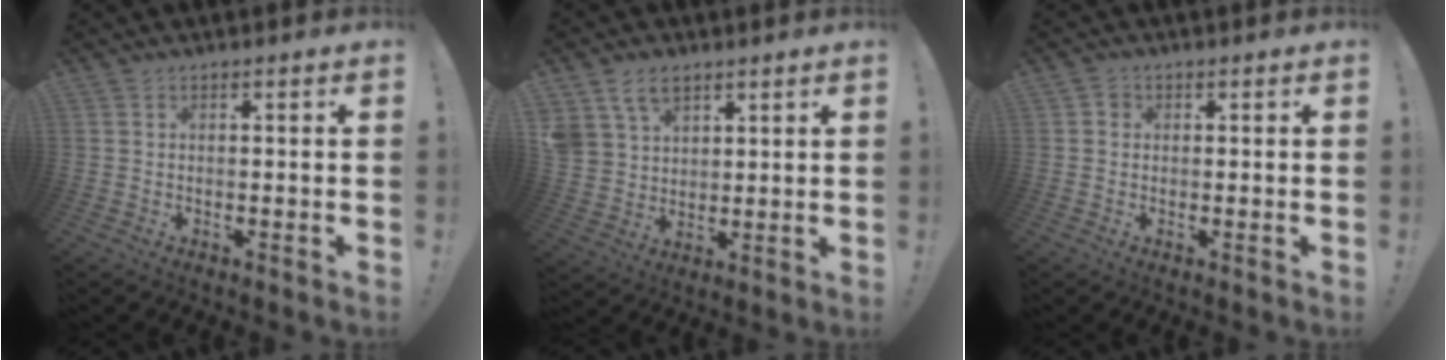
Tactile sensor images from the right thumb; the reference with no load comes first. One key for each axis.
{"total": 8.6, "fx": 5.4, "fy": 6.0, "fz": 3.0, "tx": -0.052, "ty": -0.023, "tz": 0.109}
{"total": 1.5, "fx": -0.1, "fy": 1.4, "fz": 0.5, "tx": -0.003, "ty": 0.002, "tz": -0.003}